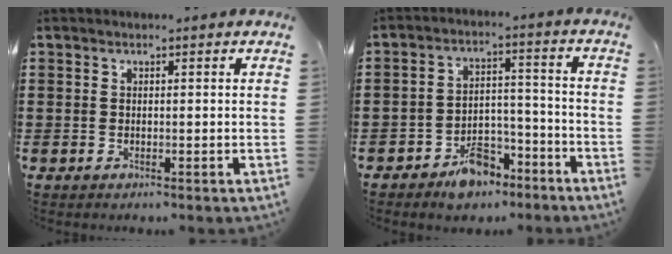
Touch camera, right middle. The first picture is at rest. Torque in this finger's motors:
{"motor_torque": [2.14, 0.00, 0.05, 0.02]}